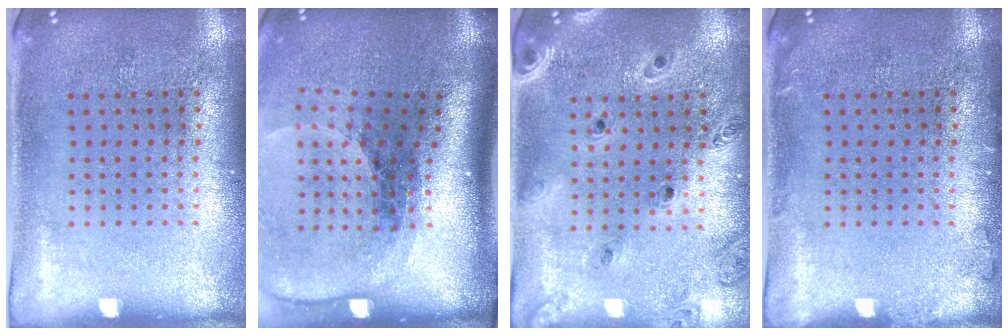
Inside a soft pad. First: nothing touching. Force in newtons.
{"total": 2.6, "press": 1.8, "slide": 1.8}
{"total": 0.9, "press": 0.9, "slide": 0.1}
{"total": 0.9, "press": 0.8, "slide": 0.2}